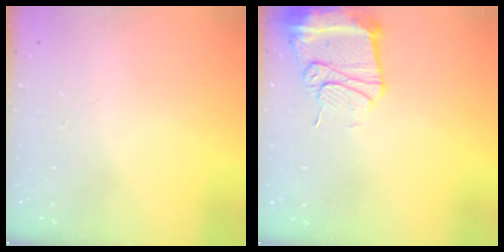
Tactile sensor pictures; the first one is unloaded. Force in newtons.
{"total": 13.2, "press": 13.2, "slide": 1.4}